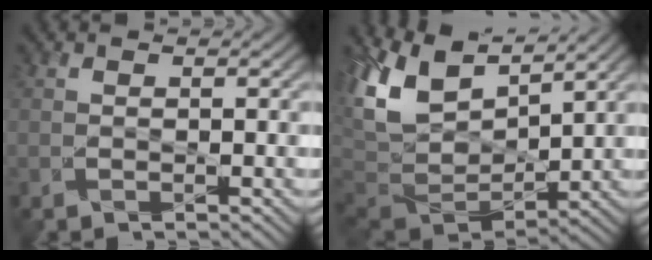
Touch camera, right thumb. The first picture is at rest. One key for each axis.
{"total": 11.2, "fx": 4.4, "fy": 6.5, "fz": 8.0, "tx": -0.205, "ty": 0.007, "tz": 0.080}